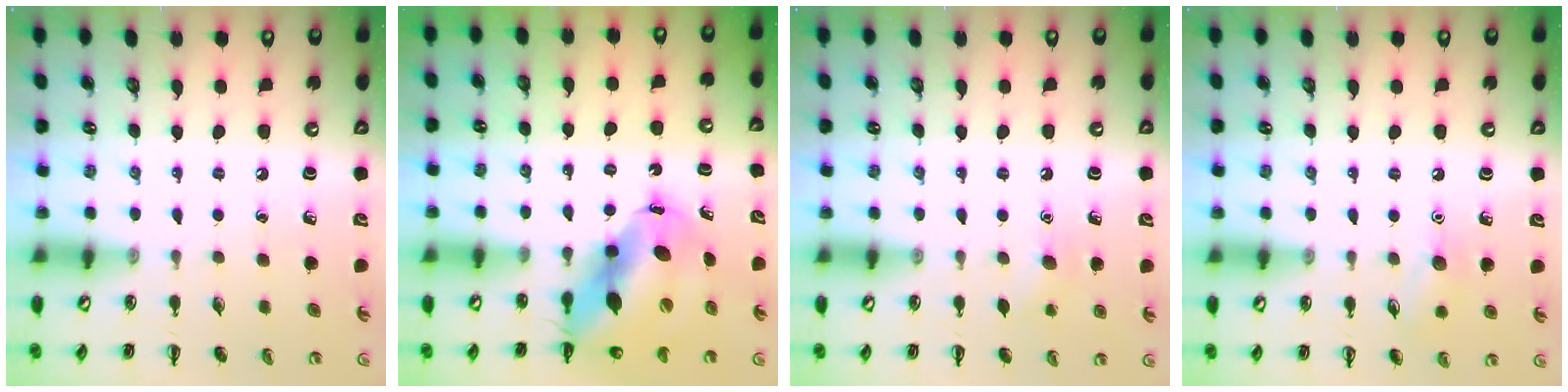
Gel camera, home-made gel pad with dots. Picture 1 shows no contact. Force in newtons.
{"total": 12.7, "press": 12.3, "slide": 3.1}
{"total": 5.6, "press": 5.4, "slide": 1.4}
{"total": 7.5, "press": 7.3, "slide": 1.6}